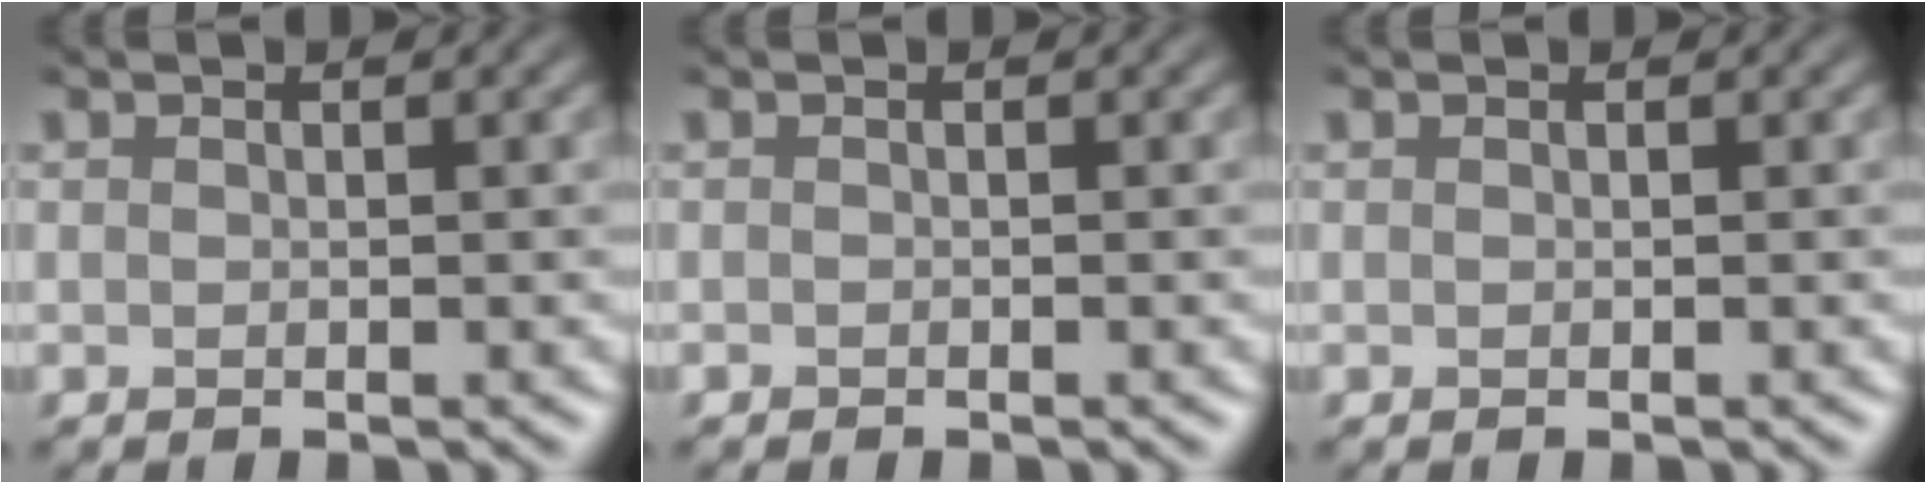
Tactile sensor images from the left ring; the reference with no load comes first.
{"total": 0.0}
{"total": 0.0}